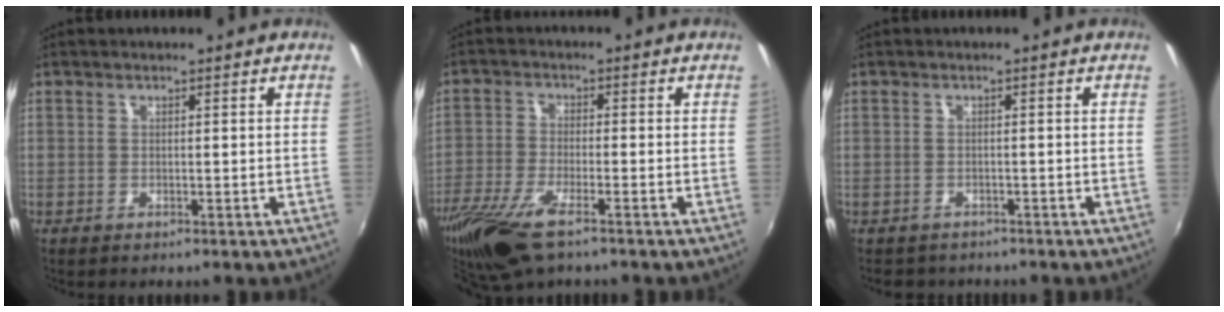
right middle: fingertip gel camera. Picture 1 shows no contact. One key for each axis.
{"total": 12.6, "fx": -8.4, "fy": 3.6, "fz": 8.6, "tx": -0.199, "ty": -0.045, "tz": -0.165}
{"total": 2.9, "fx": -2.4, "fy": 1.5, "fz": 0.4, "tx": -0.016, "ty": -0.011, "tz": -0.035}